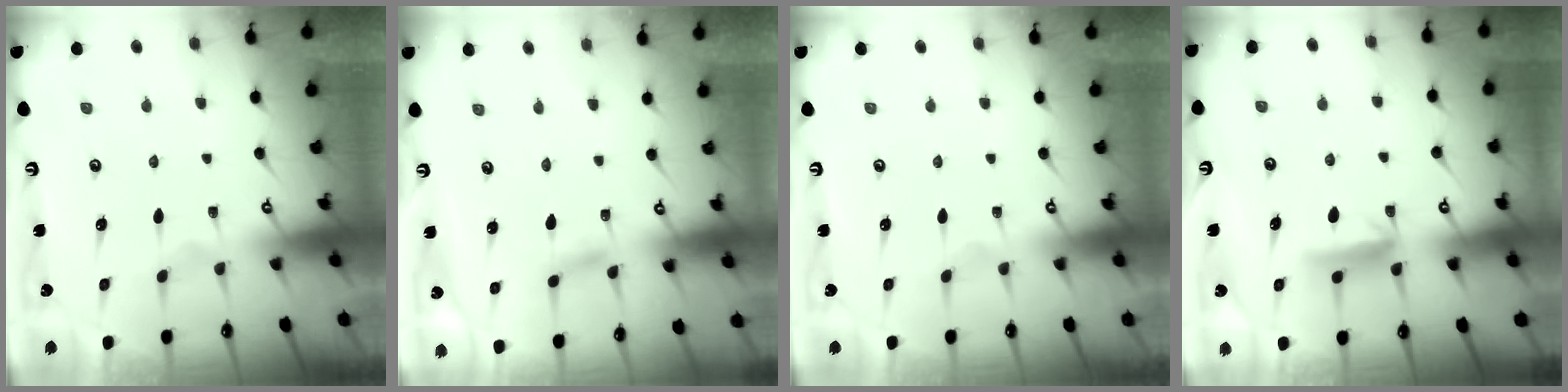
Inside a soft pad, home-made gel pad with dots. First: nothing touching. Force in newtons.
{"total": 2.9, "press": 2.9, "slide": 0.4}
{"total": 0.0}
{"total": 6.4, "press": 6.4, "slide": 0.8}